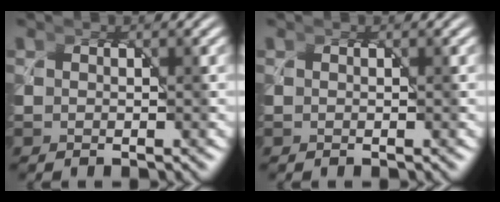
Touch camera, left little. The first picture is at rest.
{"total": 0.0}